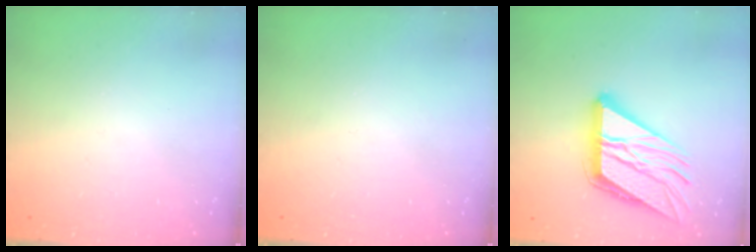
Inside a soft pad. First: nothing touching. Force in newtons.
{"total": 0.0}
{"total": 18.0, "press": 17.9, "slide": 2.5}